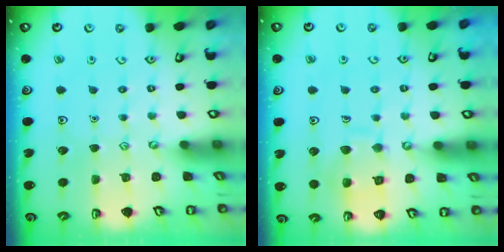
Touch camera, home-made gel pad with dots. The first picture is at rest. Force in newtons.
{"total": 10.6, "press": 10.6, "slide": 0.9}